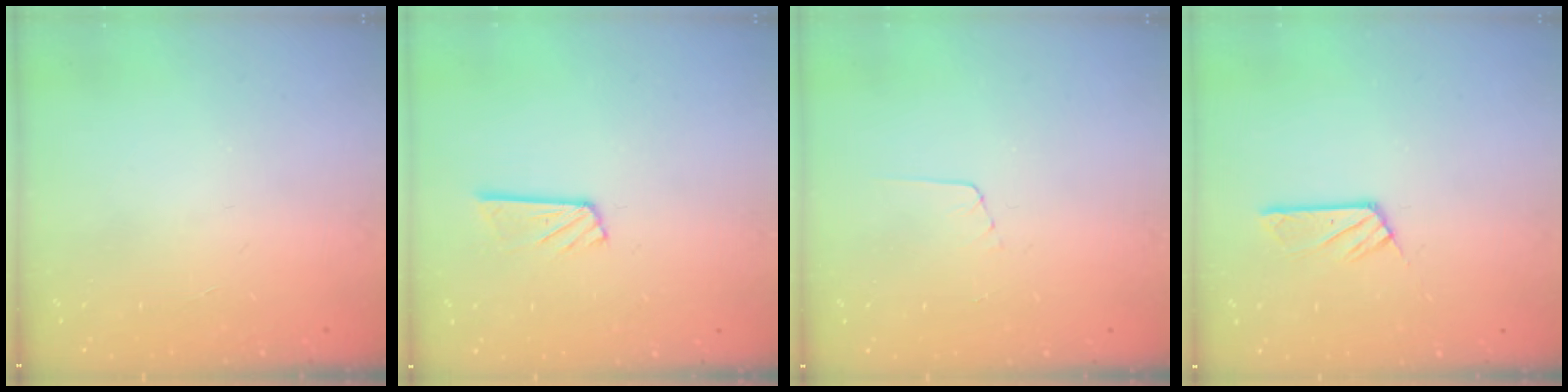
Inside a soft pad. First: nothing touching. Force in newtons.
{"total": 6.5, "press": 6.5, "slide": 0.2}
{"total": 2.7, "press": 2.7, "slide": 0.2}
{"total": 5.2, "press": 5.2, "slide": 0.1}